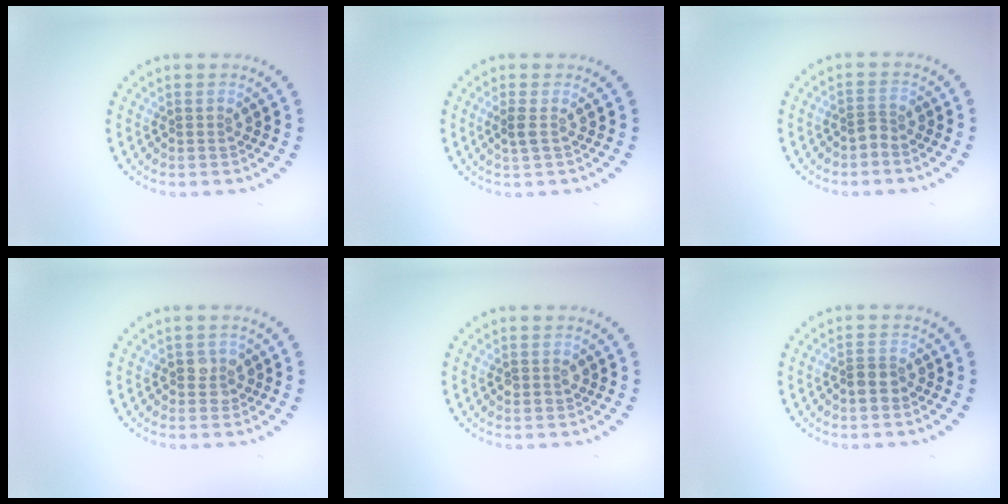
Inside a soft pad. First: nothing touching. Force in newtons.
{"total": 1.0, "press": 0.9, "slide": 0.6}
{"total": 1.1, "press": 0.8, "slide": 0.8}
{"total": 1.5, "press": 1.4, "slide": 0.7}
{"total": 1.2, "press": 1.1, "slide": 0.3}
{"total": 2.0, "press": 1.7, "slide": 1.0}